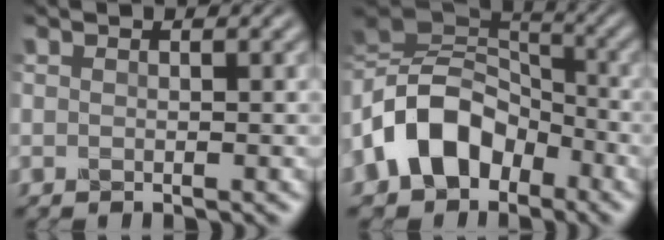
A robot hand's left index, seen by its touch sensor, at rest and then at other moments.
{"total": 9.3, "force": [-3.3, 6.8, 5.4], "torque": [-0.108, 0.014, -0.079]}